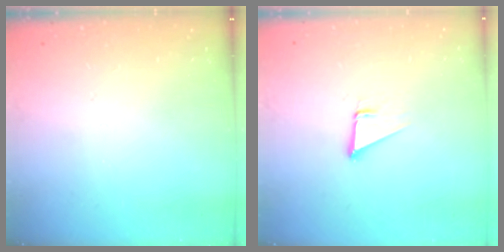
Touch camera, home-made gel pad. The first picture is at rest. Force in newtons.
{"total": 1.9, "press": 1.9, "slide": 0.0}